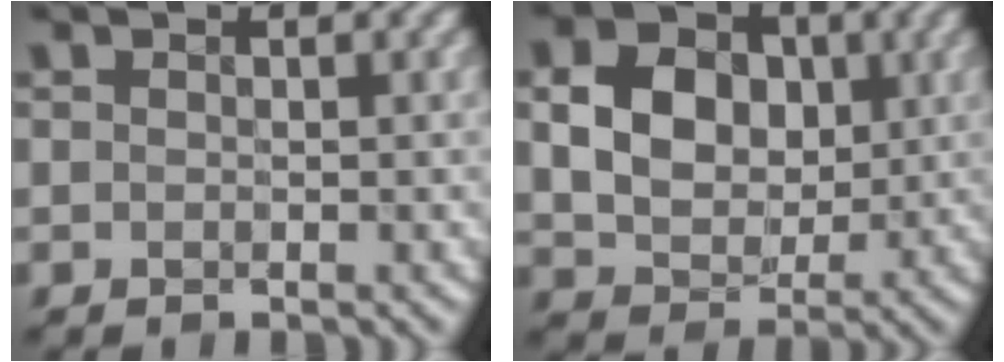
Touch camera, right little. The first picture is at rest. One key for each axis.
{"total": 7.1, "fx": 0.9, "fy": 5.8, "fz": 4.1, "tx": -0.104, "ty": 0.007, "tz": 0.011}